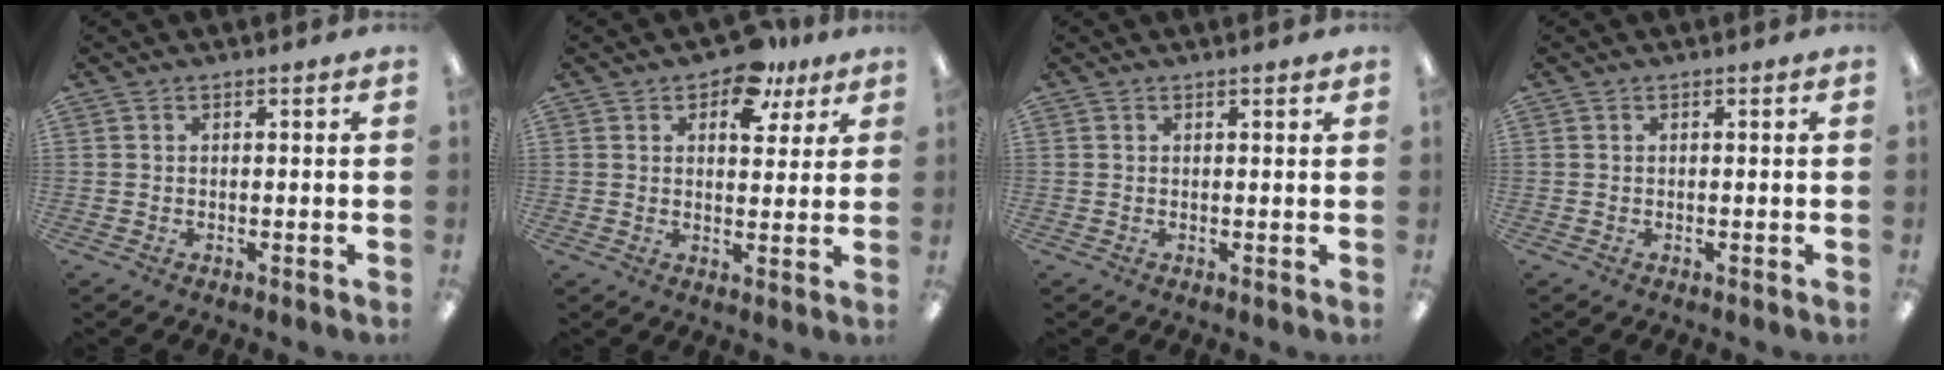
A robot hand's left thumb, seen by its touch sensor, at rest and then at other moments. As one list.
[{"total": 9.8, "force": [6.3, 5.3, 5.4], "torque": [-0.058, -0.030, 0.106]}, {"total": 0.7, "force": [0.6, 0.0, 0.4], "torque": [-0.001, -0.003, 0.008]}, {"total": 0.0}]